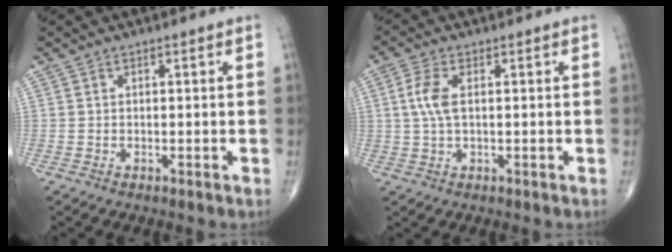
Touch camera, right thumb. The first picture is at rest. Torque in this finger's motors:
{"motor_torque": [-0.33, 0.30, -0.32, -0.16, 0.00]}